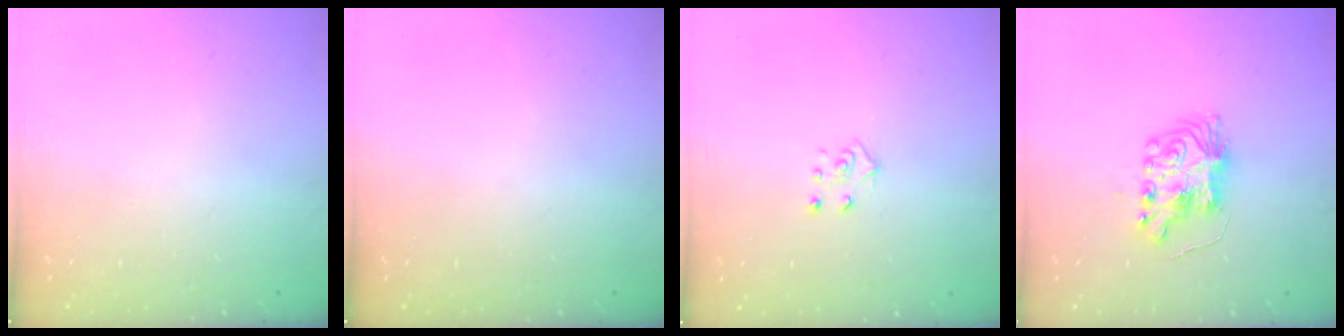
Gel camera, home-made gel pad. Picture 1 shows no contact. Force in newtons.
{"total": 0.0}
{"total": 4.6, "press": 4.6, "slide": 0.4}
{"total": 8.4, "press": 8.4, "slide": 0.6}